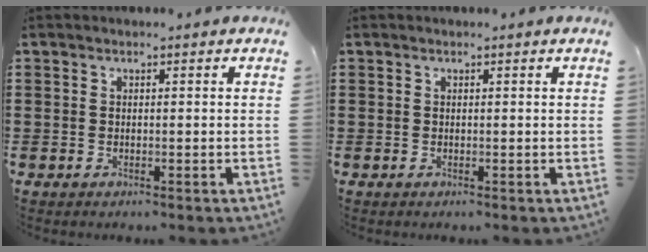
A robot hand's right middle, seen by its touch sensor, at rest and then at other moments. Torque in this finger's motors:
{"motor_torque": [0.03, -0.11, 0.00, 0.01]}